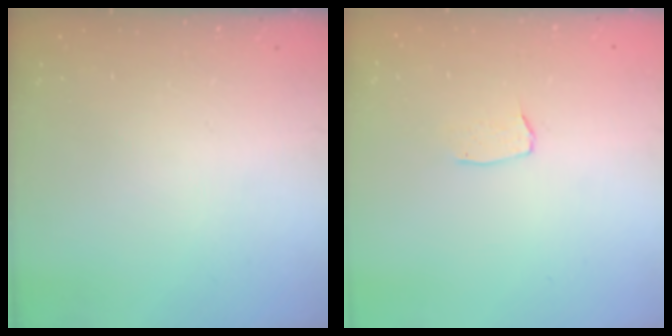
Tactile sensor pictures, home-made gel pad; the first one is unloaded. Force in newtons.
{"total": 3.0, "press": 3.0, "slide": 0.2}